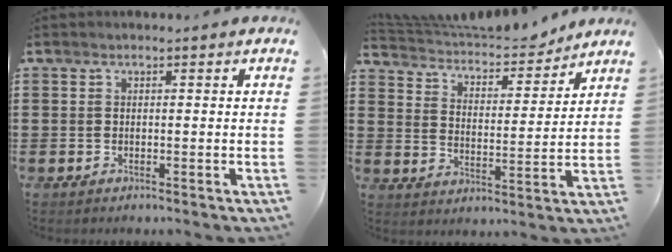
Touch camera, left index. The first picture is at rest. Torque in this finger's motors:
{"motor_torque": [0.22, -0.68, -0.29, -0.07]}